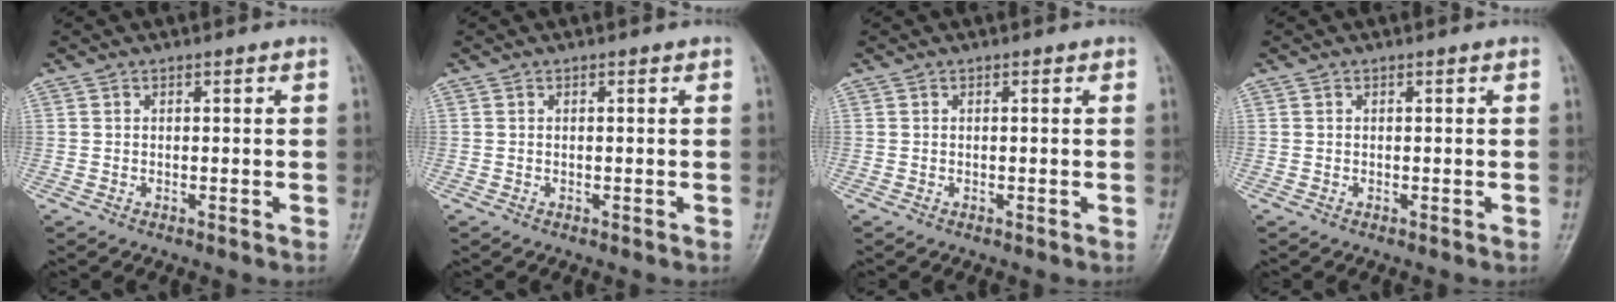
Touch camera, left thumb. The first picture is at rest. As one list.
[{"total": 0.0}, {"total": 0.0}, {"total": 0.0}]